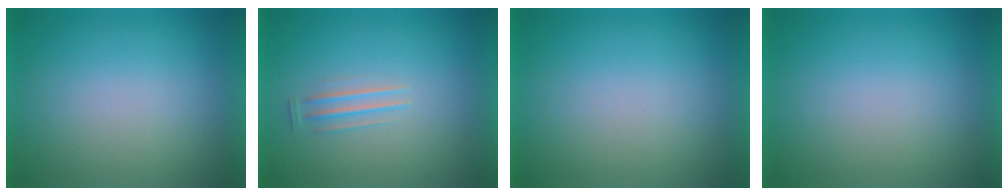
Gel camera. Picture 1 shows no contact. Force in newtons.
{"total": 1.2}
{"total": 0.0}
{"total": 0.0}